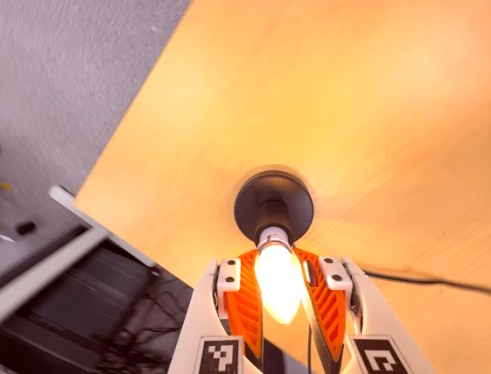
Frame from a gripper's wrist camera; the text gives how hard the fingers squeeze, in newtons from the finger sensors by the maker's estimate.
{"total": 24.0, "left": 23.8, "right": 24.2}